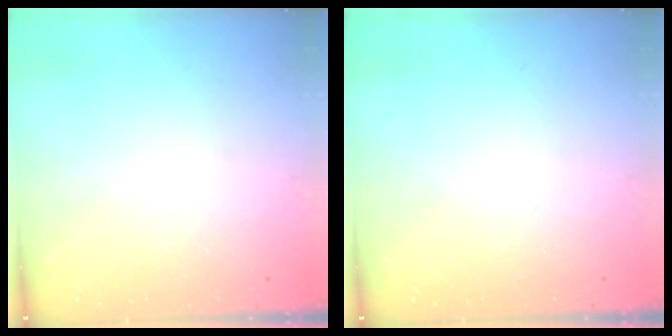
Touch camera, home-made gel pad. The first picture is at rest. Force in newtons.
{"total": 0.0}